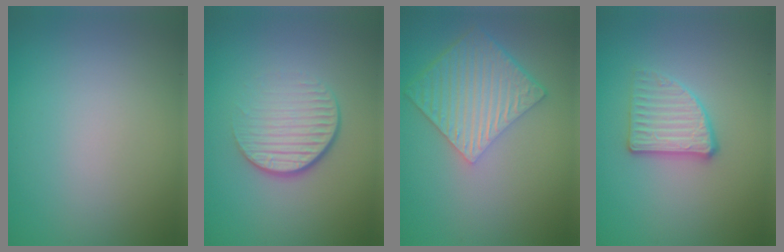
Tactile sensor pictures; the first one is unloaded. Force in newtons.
{"total": 4.3, "press": 2.6, "slide": 3.4}
{"total": 6.4, "press": 4.6, "slide": 4.5}
{"total": 2.8, "press": 2.7, "slide": 0.7}